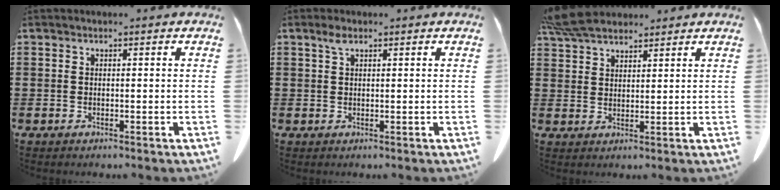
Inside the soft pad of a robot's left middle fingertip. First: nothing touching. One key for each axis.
{"total": 1.6, "fx": 0.8, "fy": 0.7, "fz": 1.2, "tx": -0.028, "ty": 0.002, "tz": 0.015}
{"total": 6.1, "fx": 5.3, "fy": 1.6, "fz": 2.5, "tx": -0.064, "ty": -0.005, "tz": 0.103}